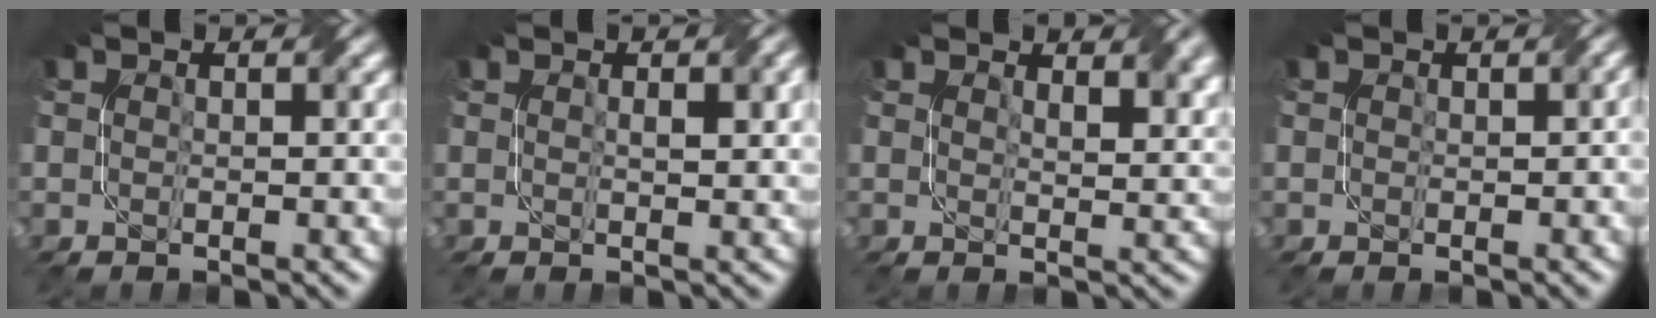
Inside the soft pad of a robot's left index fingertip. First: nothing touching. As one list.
[{"total": 2.2, "force": [0.6, 0.6, 2.1], "torque": [-0.026, 0.002, 0.012]}, {"total": 4.1, "force": [2.7, 1.6, 2.6], "torque": [-0.037, 0.001, 0.048]}, {"total": 0.7, "force": [-0.6, 0.3, 0.2], "torque": [0.000, 0.001, -0.010]}]